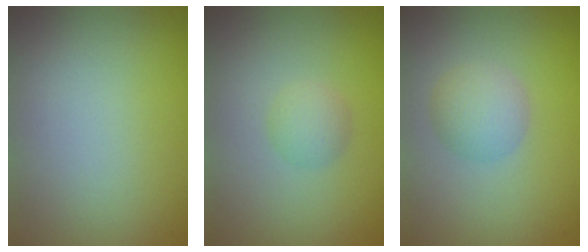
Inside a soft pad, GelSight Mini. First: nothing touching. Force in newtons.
{"total": 1.5, "press": 1.5, "slide": 0.1}
{"total": 2.5, "press": 2.5, "slide": 0.1}